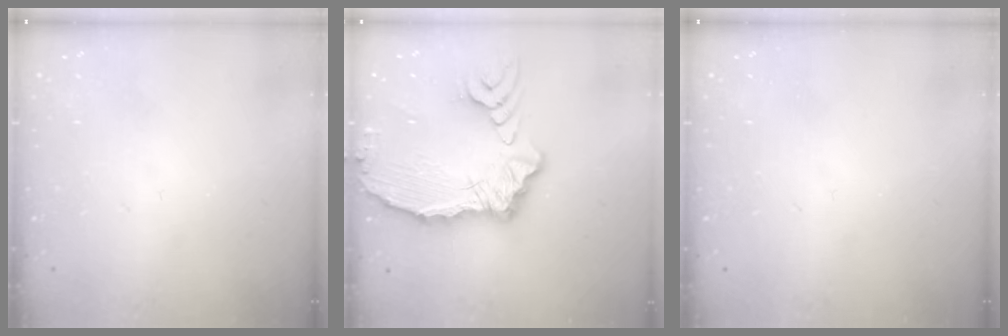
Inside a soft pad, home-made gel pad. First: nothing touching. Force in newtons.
{"total": 14.4, "press": 14.3, "slide": 2.0}
{"total": 0.0}